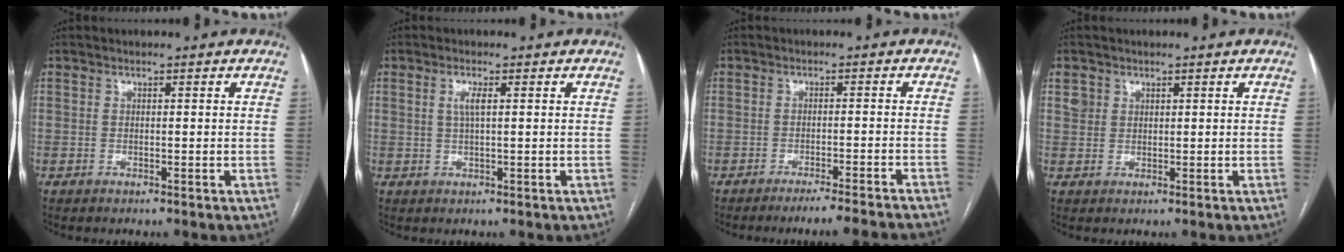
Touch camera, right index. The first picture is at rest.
{"total": 2.2, "force": [0.6, 0.2, 2.1], "torque": [-0.046, 0.000, 0.010]}
{"total": 11.2, "force": [-10.3, -1.4, 4.0], "torque": [-0.021, -0.024, -0.133]}
{"total": 2.0, "force": [1.1, 1.6, 0.2], "torque": [-0.002, 0.008, 0.020]}